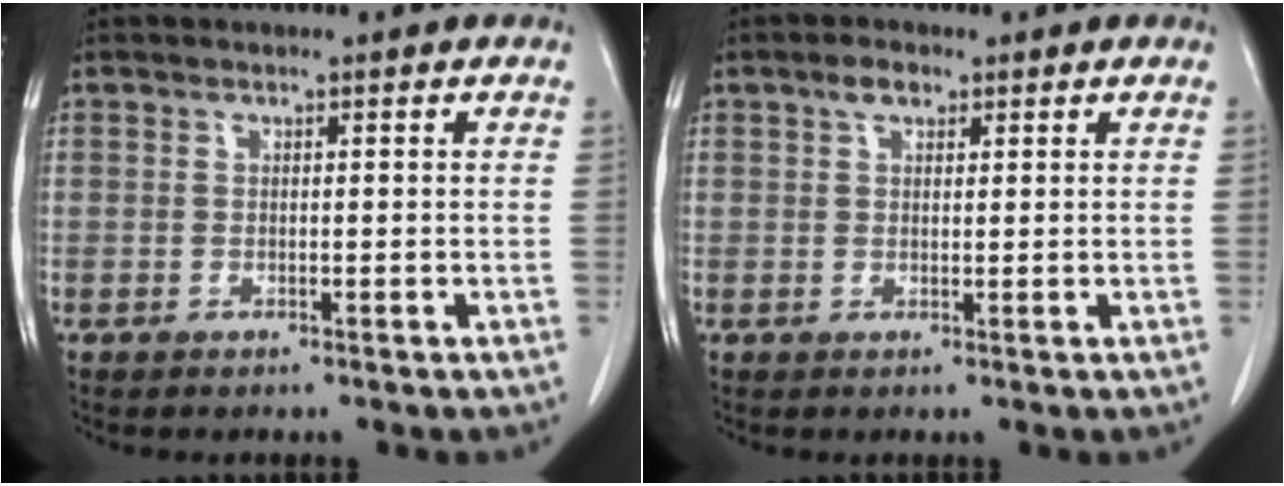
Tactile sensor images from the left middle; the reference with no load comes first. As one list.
[{"total": 2.2, "force": [1.3, 1.2, 1.4], "torque": [-0.029, 0.006, 0.025]}]